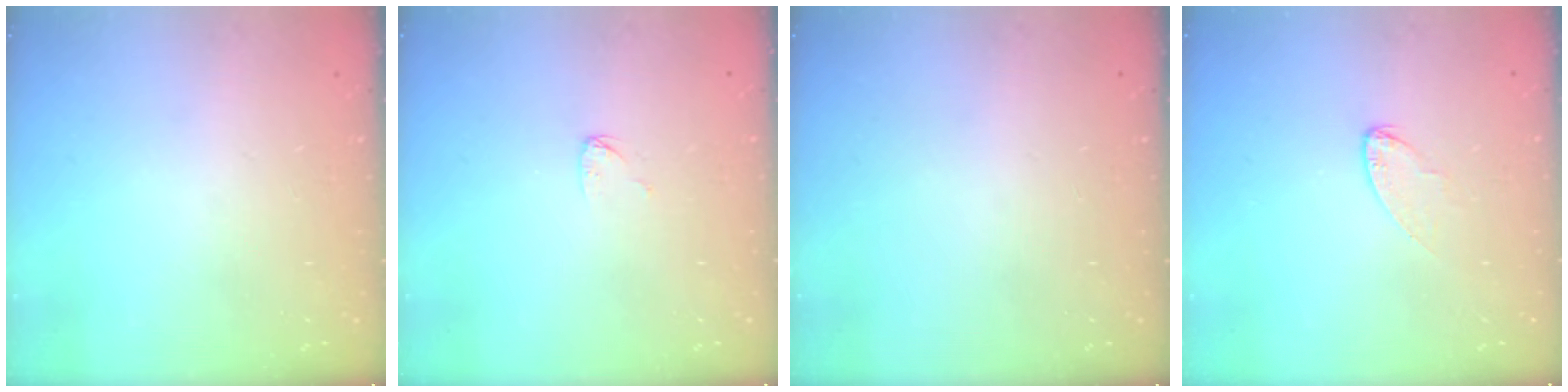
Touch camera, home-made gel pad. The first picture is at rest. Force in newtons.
{"total": 3.8, "press": 3.8, "slide": 0.3}
{"total": 0.0}
{"total": 4.7, "press": 4.6, "slide": 0.4}